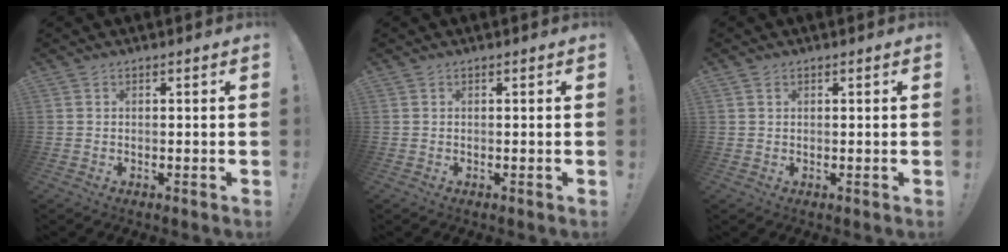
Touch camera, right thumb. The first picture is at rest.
{"total": 0.0}
{"total": 0.6, "force": [0.4, 0.3, 0.4], "torque": [-0.003, -0.001, 0.006]}